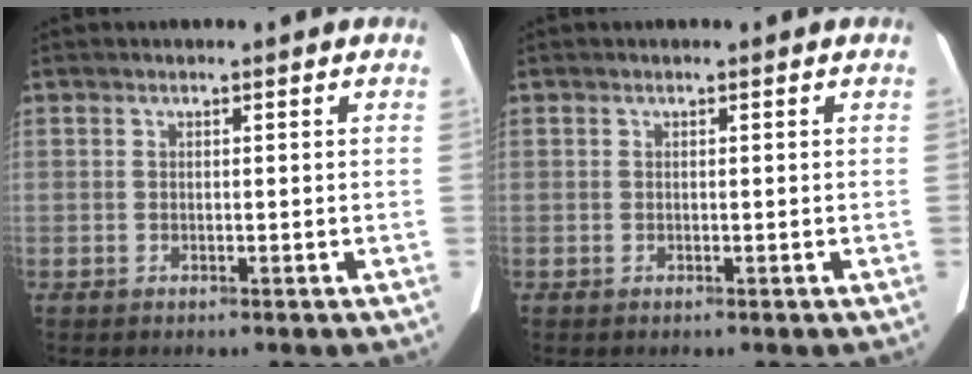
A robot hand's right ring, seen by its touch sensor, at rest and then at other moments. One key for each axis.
{"total": 0.0}